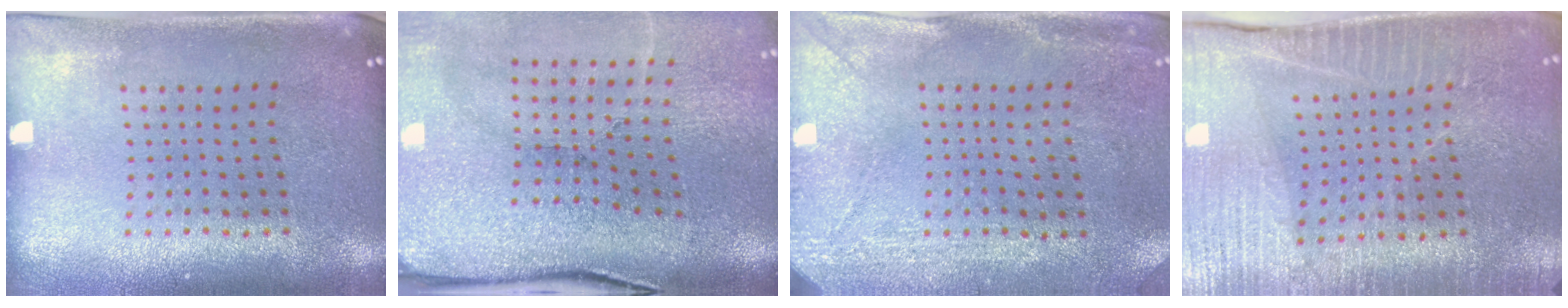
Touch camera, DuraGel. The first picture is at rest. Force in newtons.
{"total": 4.1, "press": 3.5, "slide": 2.0}
{"total": 3.0, "press": 2.3, "slide": 1.8}
{"total": 3.5, "press": 3.4, "slide": 0.6}